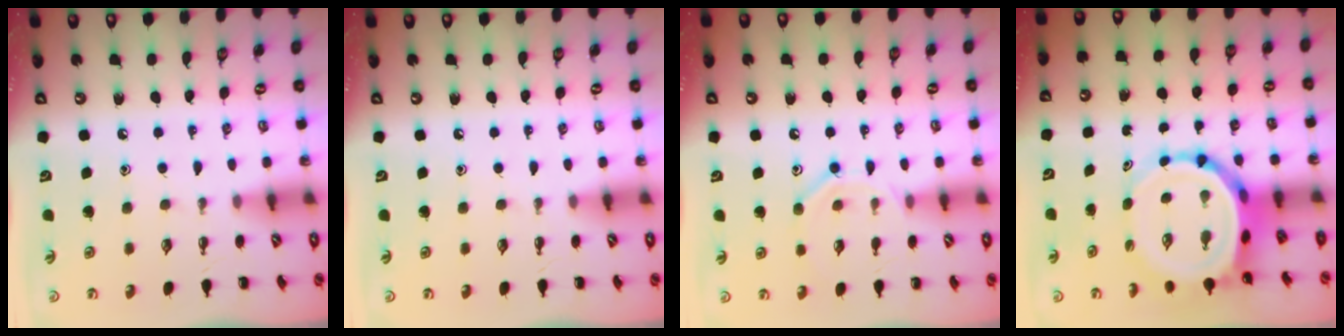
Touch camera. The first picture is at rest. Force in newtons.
{"total": 0.0}
{"total": 9.0, "press": 9.0, "slide": 0.9}
{"total": 6.6, "press": 6.3, "slide": 2.2}